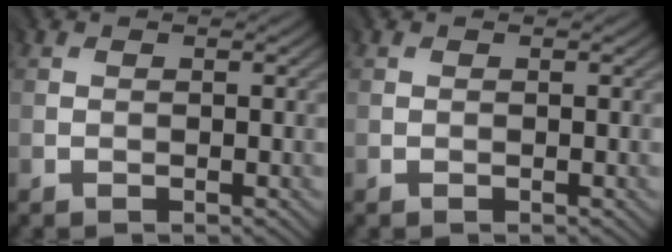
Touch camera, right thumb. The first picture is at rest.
{"total": 0.0}